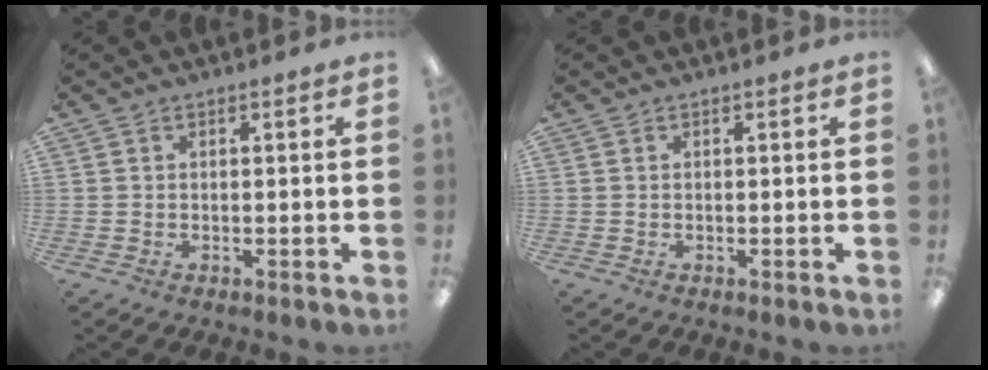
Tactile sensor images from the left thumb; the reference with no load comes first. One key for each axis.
{"total": 0.0}